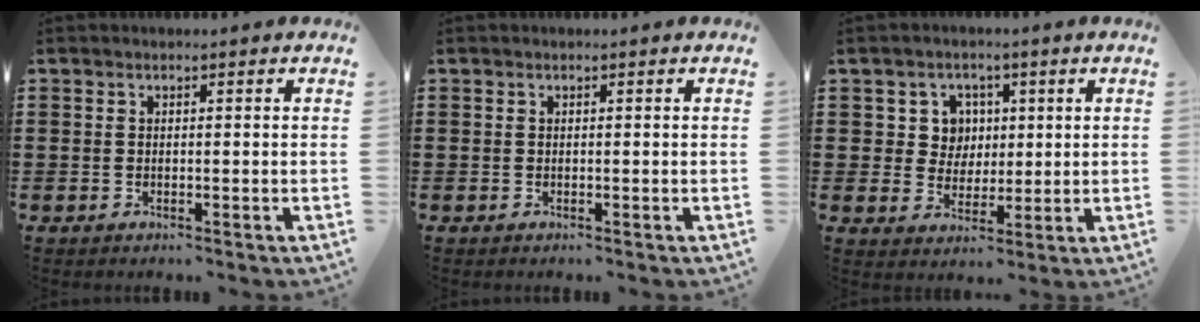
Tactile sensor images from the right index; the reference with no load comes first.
{"total": 0.0}
{"total": 5.3, "force": [1.4, 4.8, 1.6], "torque": [-0.047, 0.014, 0.023]}